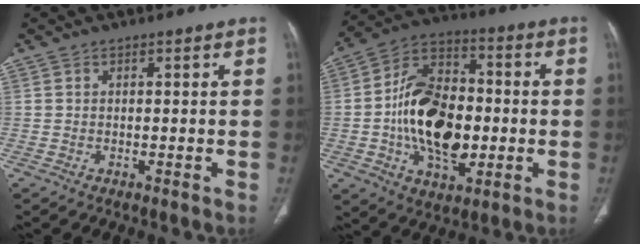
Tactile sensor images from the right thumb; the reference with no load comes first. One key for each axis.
{"total": 19.6, "fx": -1.9, "fy": 12.2, "fz": 15.2, "tx": -0.240, "ty": 0.022, "tz": -0.029}